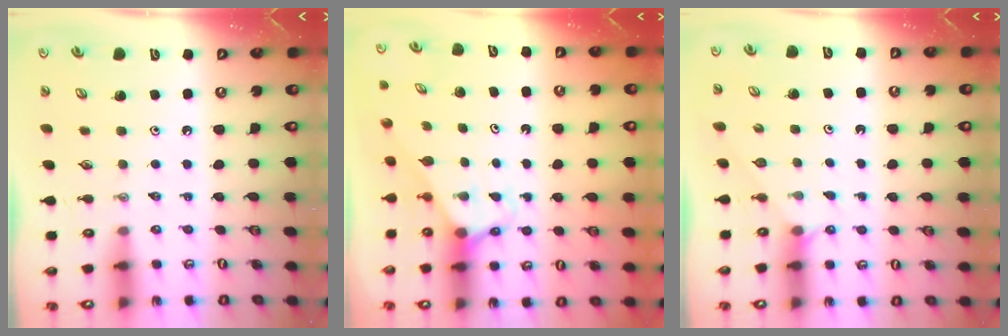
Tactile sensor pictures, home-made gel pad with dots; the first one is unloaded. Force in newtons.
{"total": 2.7, "press": 2.7, "slide": 0.2}
{"total": 1.9, "press": 1.9, "slide": 0.3}